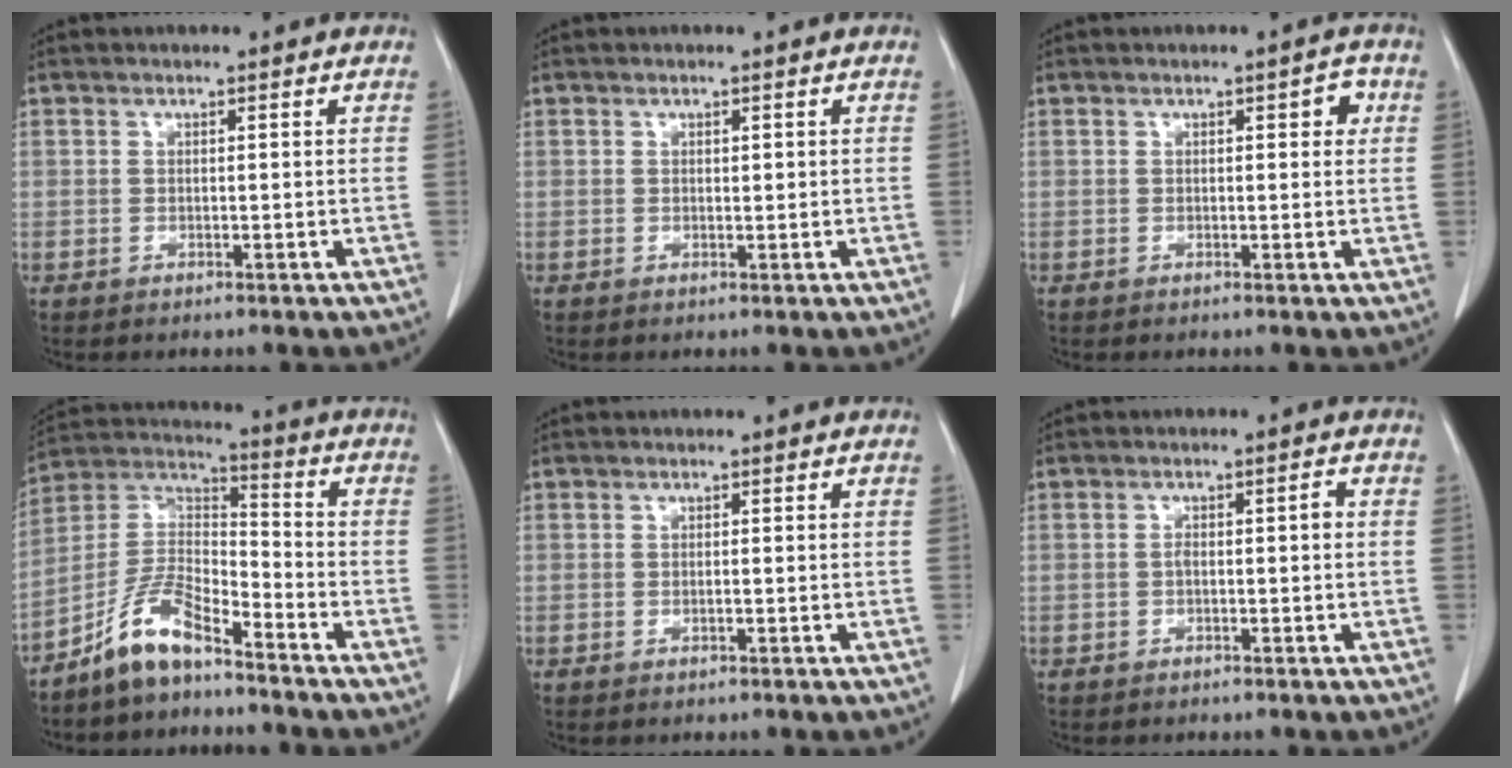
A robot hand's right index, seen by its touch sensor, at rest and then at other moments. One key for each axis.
{"total": 0.6, "fx": 0.3, "fy": 0.3, "fz": 0.5, "tx": -0.007, "ty": -0.002, "tz": 0.003}
{"total": 2.5, "fx": 0.9, "fy": 0.9, "fz": 2.1, "tx": -0.021, "ty": 0.004, "tz": 0.008}
{"total": 9.5, "fx": -7.3, "fy": 2.6, "fz": 5.5, "tx": -0.119, "ty": 0.018, "tz": -0.144}
{"total": 0.0}
{"total": 1.9, "fx": -0.2, "fy": 0.6, "fz": 1.8, "tx": -0.030, "ty": 0.003, "tz": -0.003}